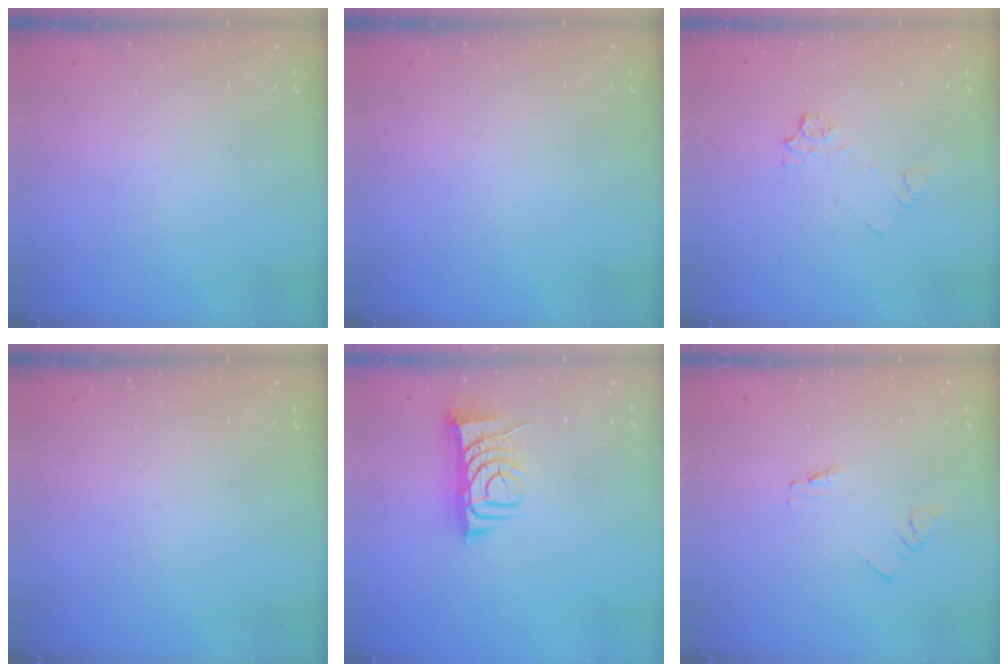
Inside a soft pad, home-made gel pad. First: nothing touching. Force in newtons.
{"total": 0.0}
{"total": 5.9, "press": 5.9, "slide": 0.8}
{"total": 0.0}
{"total": 7.6, "press": 7.6, "slide": 1.1}
{"total": 0.6, "press": 0.6, "slide": 0.1}